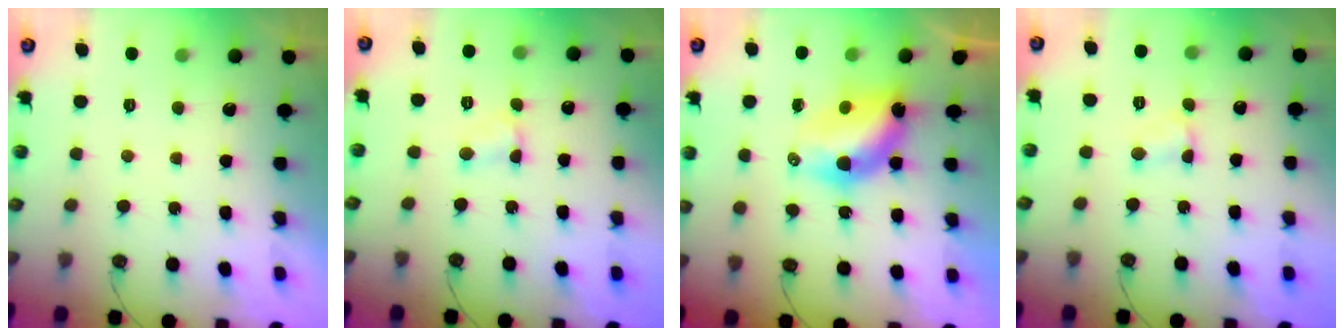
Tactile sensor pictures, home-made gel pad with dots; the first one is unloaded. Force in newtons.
{"total": 3.4, "press": 3.4, "slide": 0.5}
{"total": 7.2, "press": 7.2, "slide": 0.3}
{"total": 3.4, "press": 3.4, "slide": 0.5}